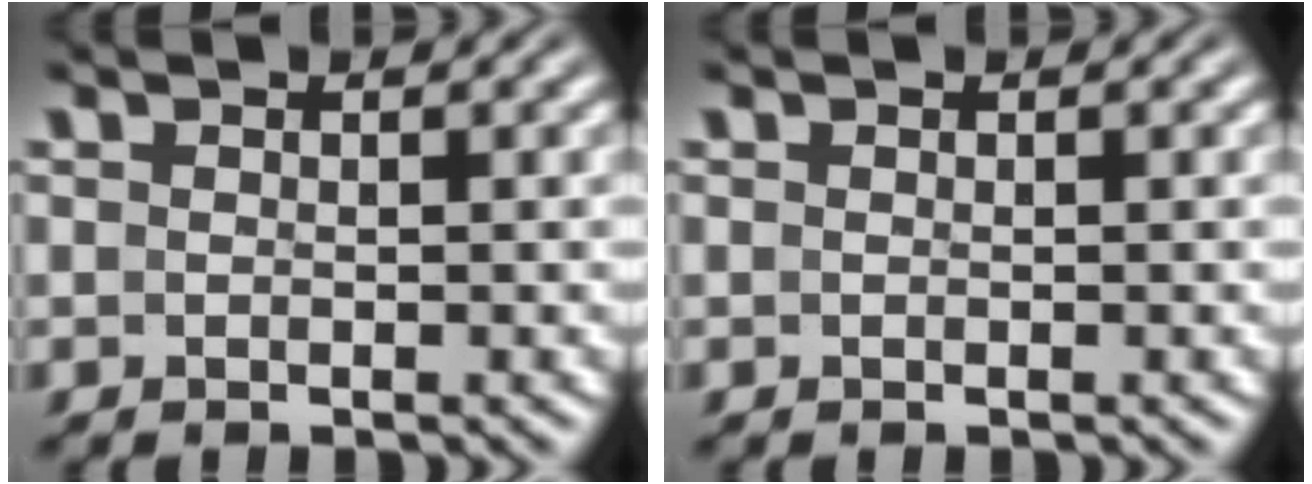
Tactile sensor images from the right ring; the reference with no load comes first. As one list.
[{"total": 0.0}]